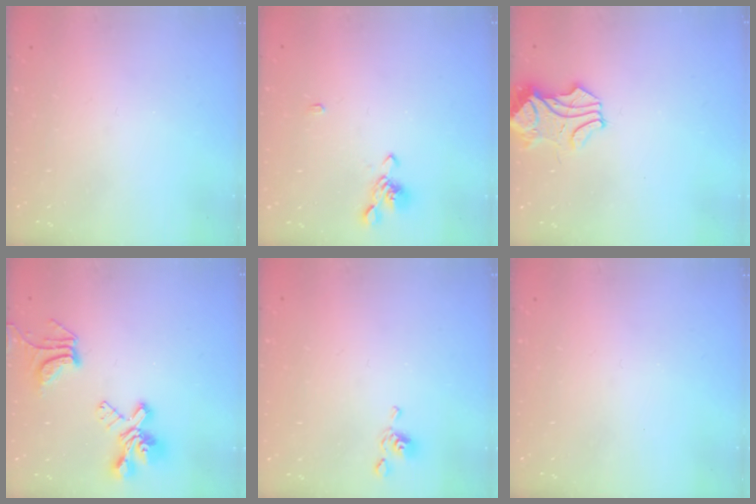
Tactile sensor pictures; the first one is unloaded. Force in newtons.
{"total": 1.1, "press": 0.7, "slide": 0.9}
{"total": 1.6, "press": 1.4, "slide": 0.8}
{"total": 8.0, "press": 7.9, "slide": 1.2}
{"total": 5.5, "press": 5.5, "slide": 0.5}
{"total": 0.0}